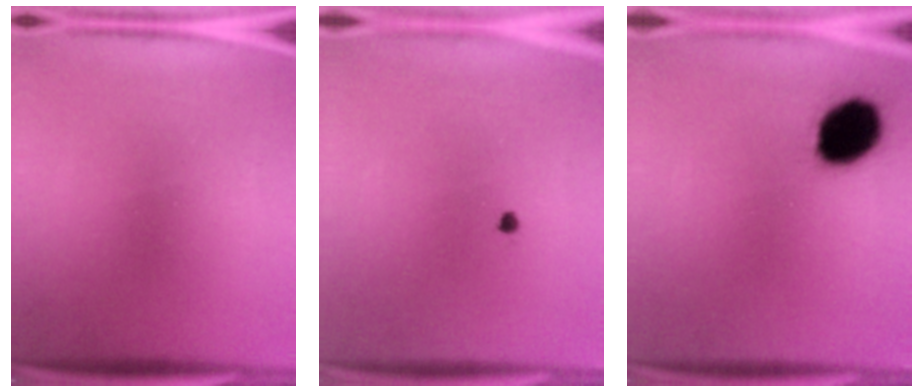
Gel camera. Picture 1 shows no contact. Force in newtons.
{"total": 1.0}
{"total": 14.1}